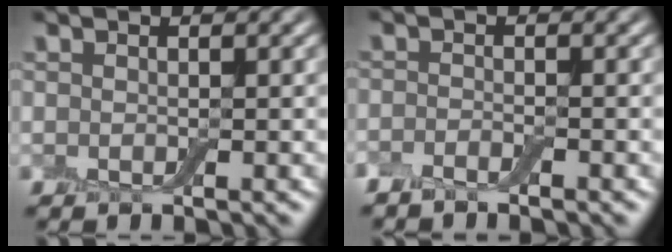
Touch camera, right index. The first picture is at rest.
{"total": 1.4, "force": [-1.3, 0.2, 0.5], "torque": [-0.014, -0.002, -0.030]}